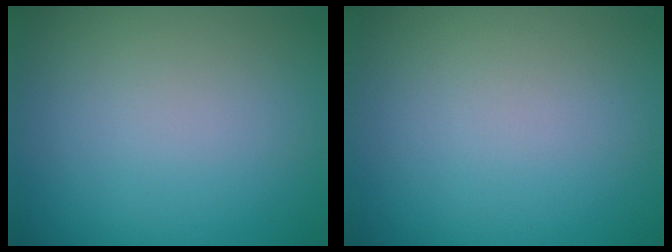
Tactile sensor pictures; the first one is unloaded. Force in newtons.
{"total": 0.0}